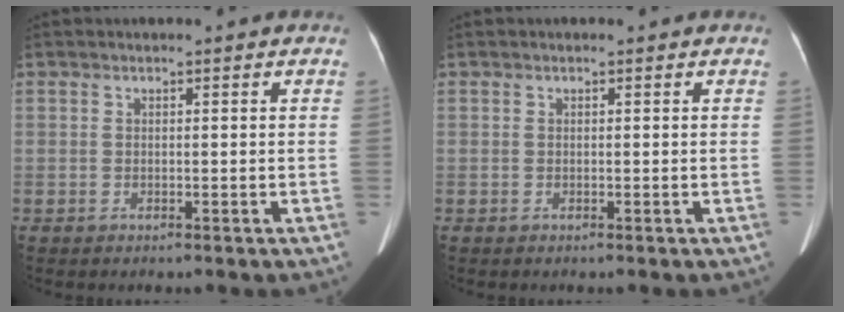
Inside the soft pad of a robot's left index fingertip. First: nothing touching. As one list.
[{"total": 0.0}]